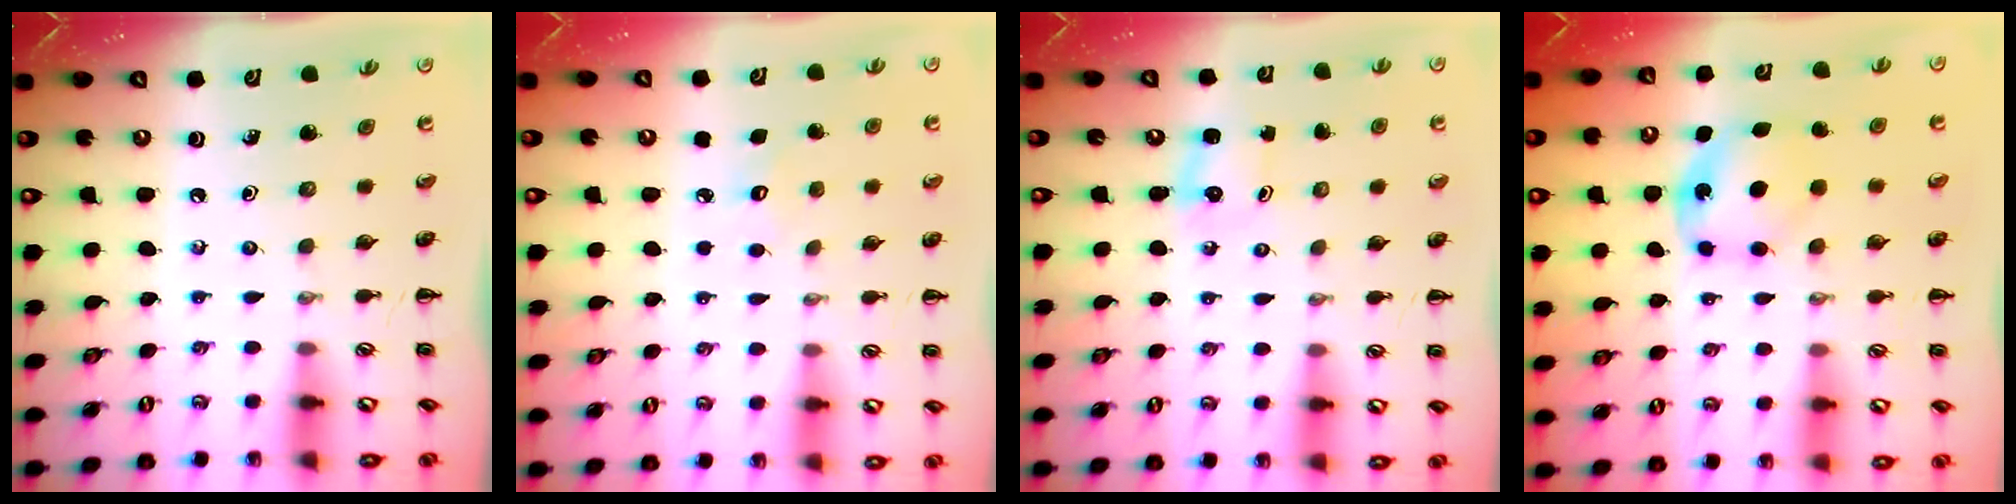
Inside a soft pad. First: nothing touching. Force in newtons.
{"total": 4.8, "press": 4.7, "slide": 1.1}
{"total": 1.3, "press": 1.2, "slide": 0.3}
{"total": 6.1, "press": 6.1, "slide": 0.6}